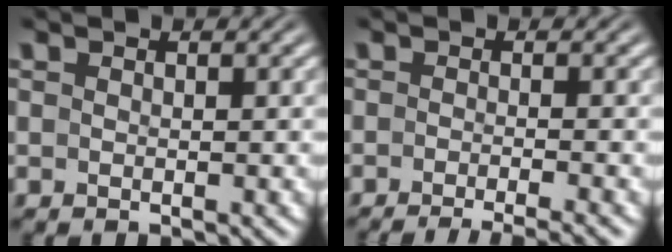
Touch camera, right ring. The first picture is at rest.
{"total": 7.3, "force": [-6.8, 1.4, 2.4], "torque": [-0.022, -0.009, -0.102]}